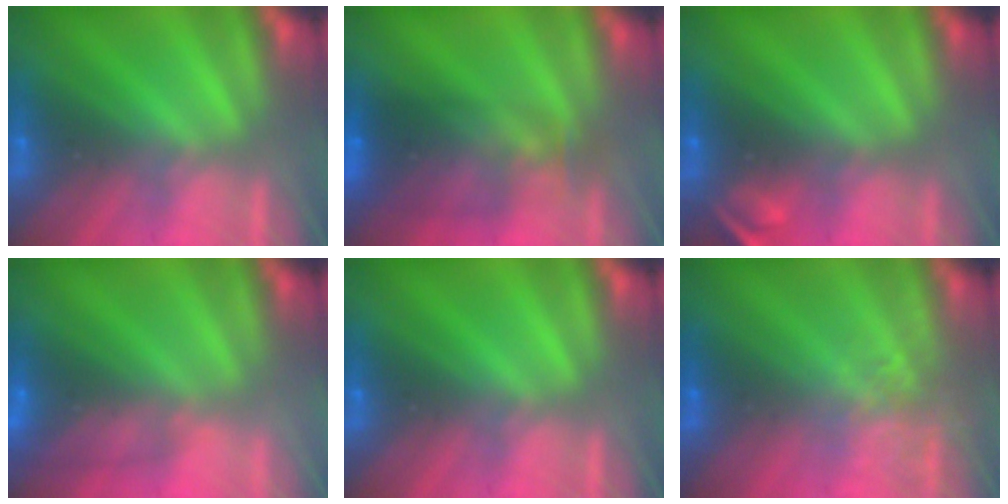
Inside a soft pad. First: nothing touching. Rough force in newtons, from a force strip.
{"total": 7.1}
{"total": 2.1}
{"total": 4.7}
{"total": 0.0}
{"total": 2.7}